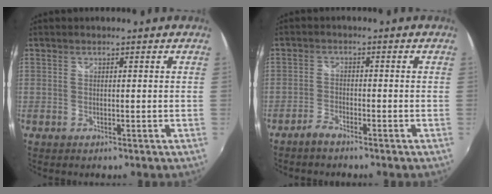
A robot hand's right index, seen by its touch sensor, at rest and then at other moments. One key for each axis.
{"total": 2.5, "fx": -2.3, "fy": 0.6, "fz": 0.9, "tx": -0.032, "ty": 0.001, "tz": -0.048}